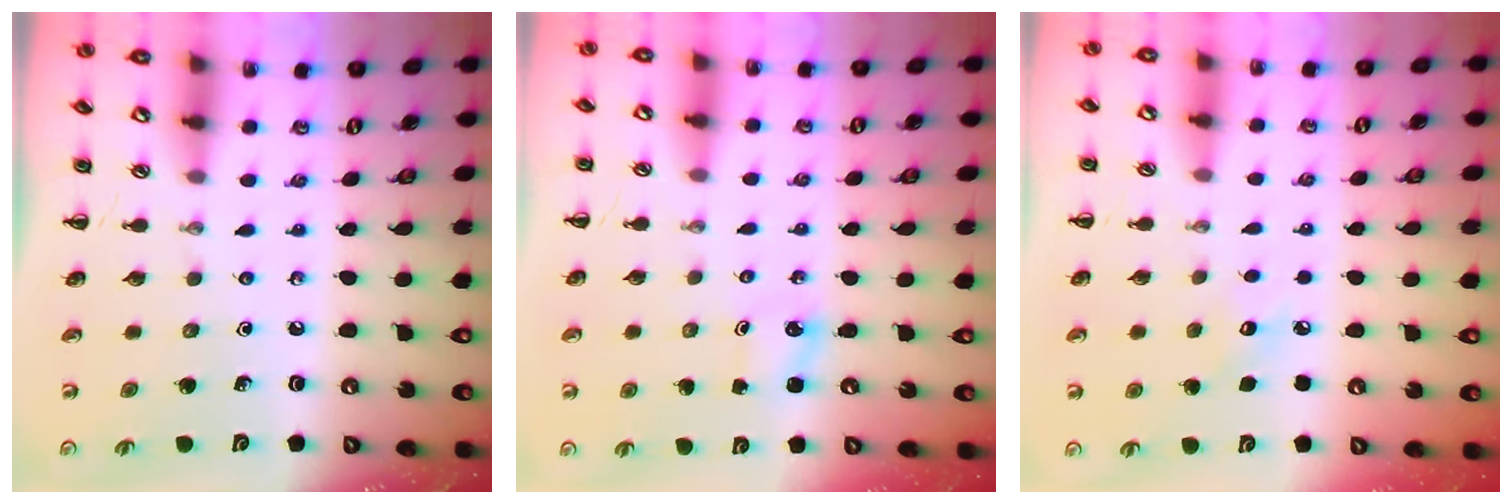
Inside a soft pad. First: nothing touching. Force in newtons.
{"total": 1.4, "press": 1.3, "slide": 0.2}
{"total": 3.9, "press": 3.8, "slide": 0.9}